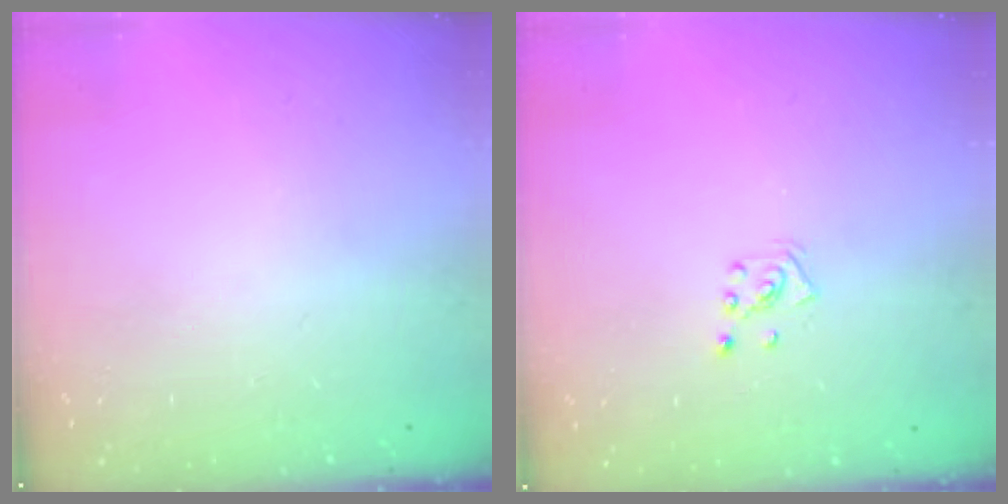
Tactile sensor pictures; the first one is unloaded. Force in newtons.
{"total": 2.2, "press": 2.2, "slide": 0.3}